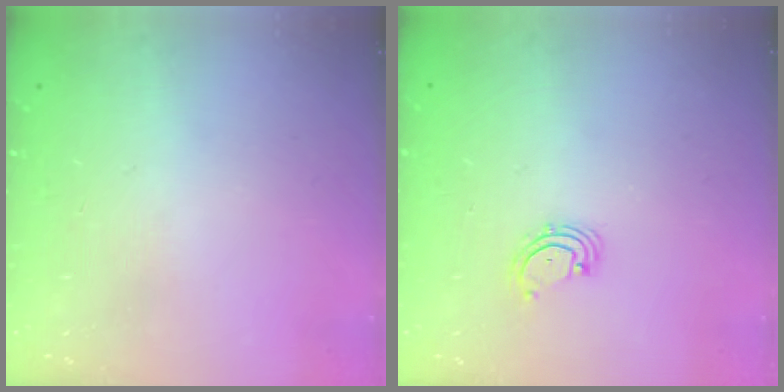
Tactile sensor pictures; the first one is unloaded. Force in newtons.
{"total": 2.3, "press": 2.3, "slide": 0.5}